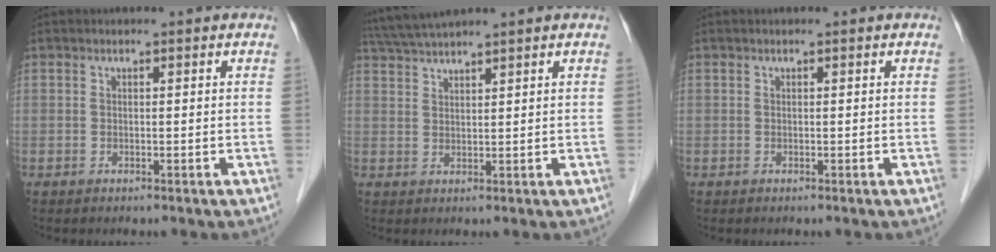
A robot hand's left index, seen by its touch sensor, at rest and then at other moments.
{"total": 5.5, "force": [5.0, -1.0, 2.1], "torque": [-0.045, 0.027, 0.097]}
{"total": 0.0}